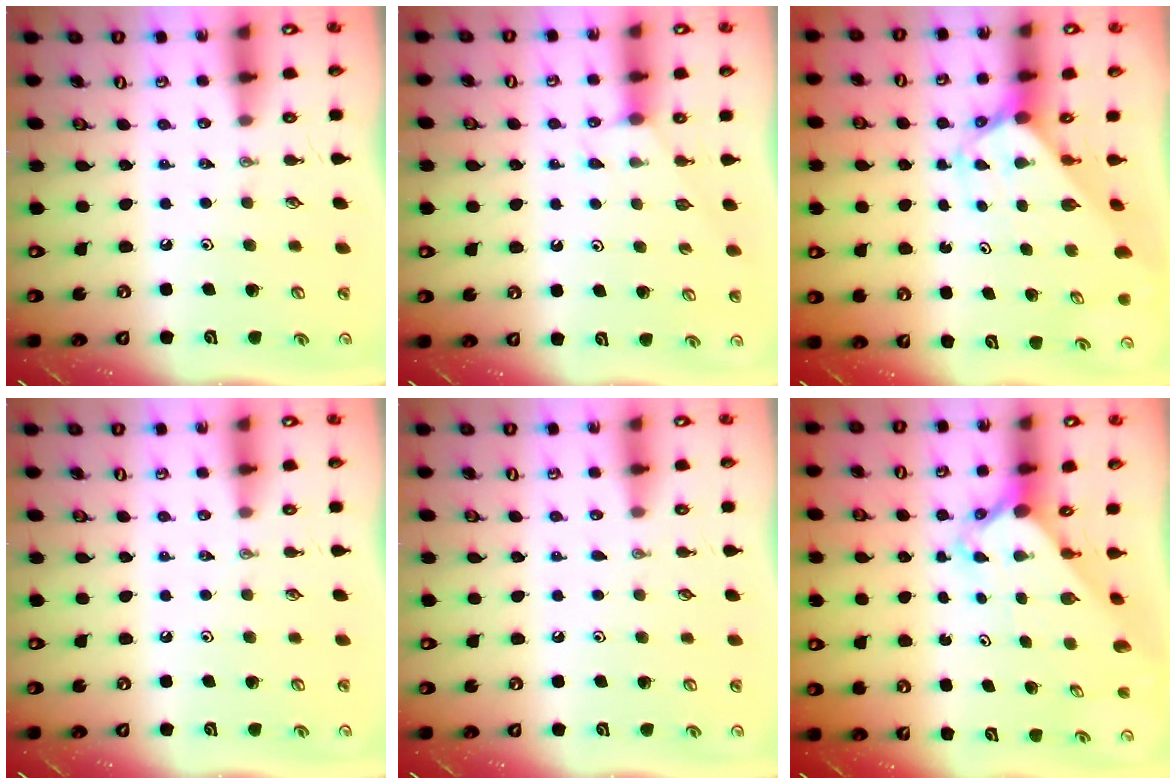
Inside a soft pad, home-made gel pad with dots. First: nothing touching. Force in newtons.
{"total": 2.7, "press": 2.7, "slide": 0.3}
{"total": 2.5, "press": 2.4, "slide": 0.3}
{"total": 0.0}
{"total": 2.3, "press": 2.3, "slide": 0.2}
{"total": 2.6, "press": 2.6, "slide": 0.2}